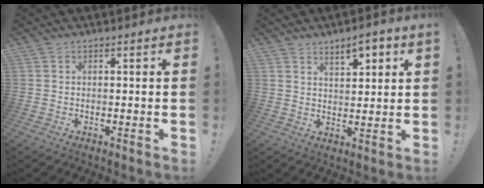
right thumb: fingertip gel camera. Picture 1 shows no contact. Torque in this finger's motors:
{"motor_torque": [0.02, 0.02, 0.07, 0.16, 0.07]}